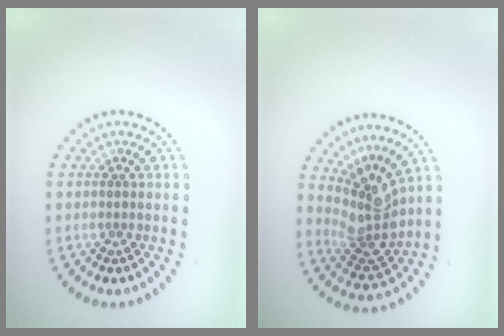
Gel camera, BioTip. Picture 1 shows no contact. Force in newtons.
{"total": 3.9, "press": 3.1, "slide": 2.4}